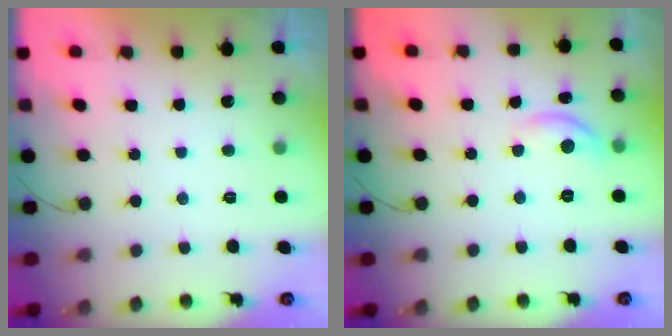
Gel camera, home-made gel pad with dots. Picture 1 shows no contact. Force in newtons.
{"total": 7.7, "press": 7.7, "slide": 0.5}